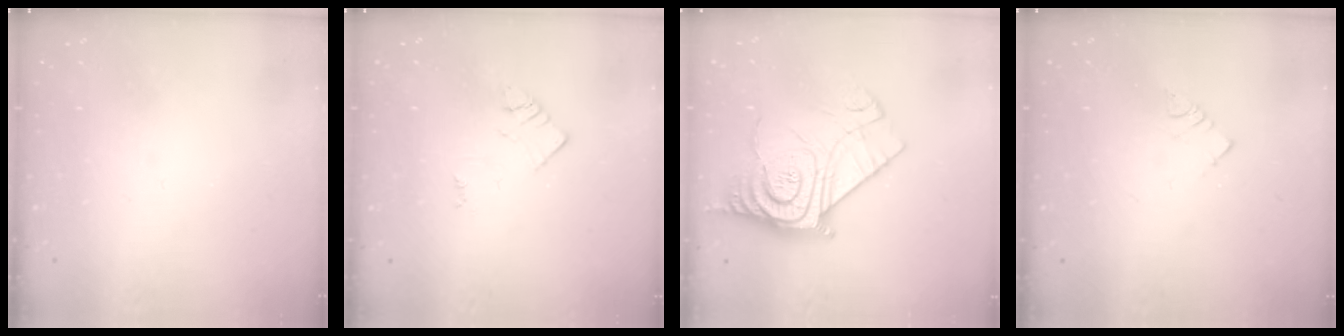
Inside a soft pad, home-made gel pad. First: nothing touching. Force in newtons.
{"total": 2.1, "press": 2.1, "slide": 0.3}
{"total": 16.1, "press": 16.1, "slide": 1.1}
{"total": 3.2, "press": 3.2, "slide": 0.0}